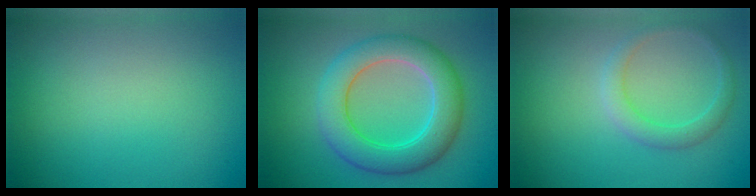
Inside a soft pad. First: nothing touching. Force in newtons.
{"total": 6.8, "press": 6.8, "slide": 0.3}
{"total": 2.2, "press": 2.2, "slide": 0.2}